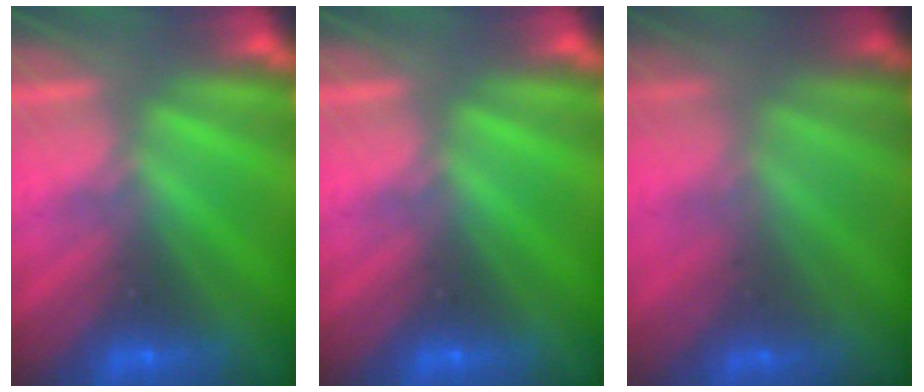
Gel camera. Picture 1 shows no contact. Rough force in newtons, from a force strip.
{"total": 0.0}
{"total": 1.7}